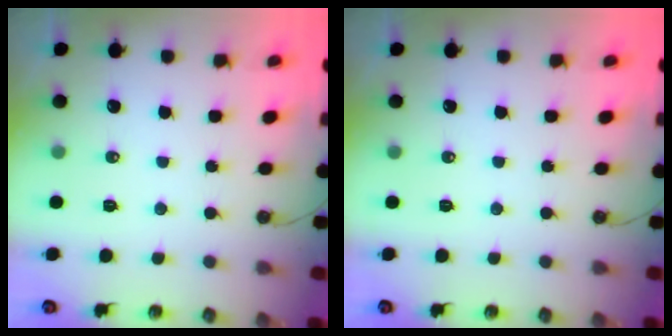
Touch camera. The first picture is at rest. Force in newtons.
{"total": 0.0}